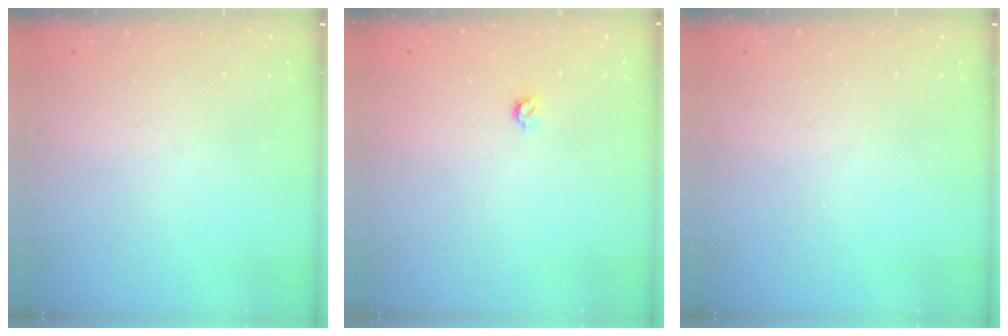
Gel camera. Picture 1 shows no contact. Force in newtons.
{"total": 3.9, "press": 3.8, "slide": 0.7}
{"total": 0.0}